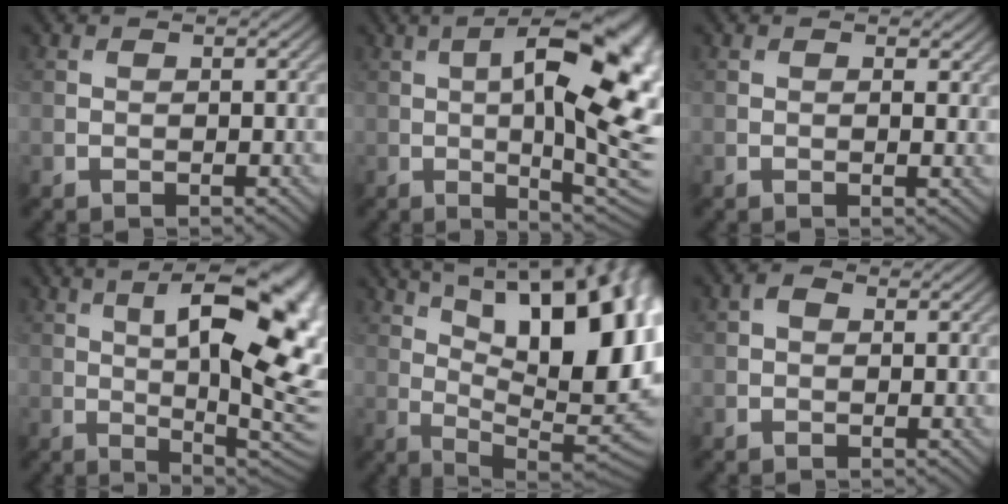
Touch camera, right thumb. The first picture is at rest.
{"total": 18.6, "force": [2.2, 6.6, 17.2], "torque": [-0.249, 0.022, 0.033]}
{"total": 1.9, "force": [0.8, 0.9, 1.4], "torque": [-0.022, -0.004, 0.013]}
{"total": 18.2, "force": [4.1, 6.5, 16.5], "torque": [-0.236, 0.029, 0.057]}
{"total": 18.9, "force": [5.8, 7.8, 16.2], "torque": [-0.233, 0.036, 0.094]}
{"total": 1.2, "force": [0.0, 1.0, 0.7], "torque": [-0.006, 0.002, -0.007]}